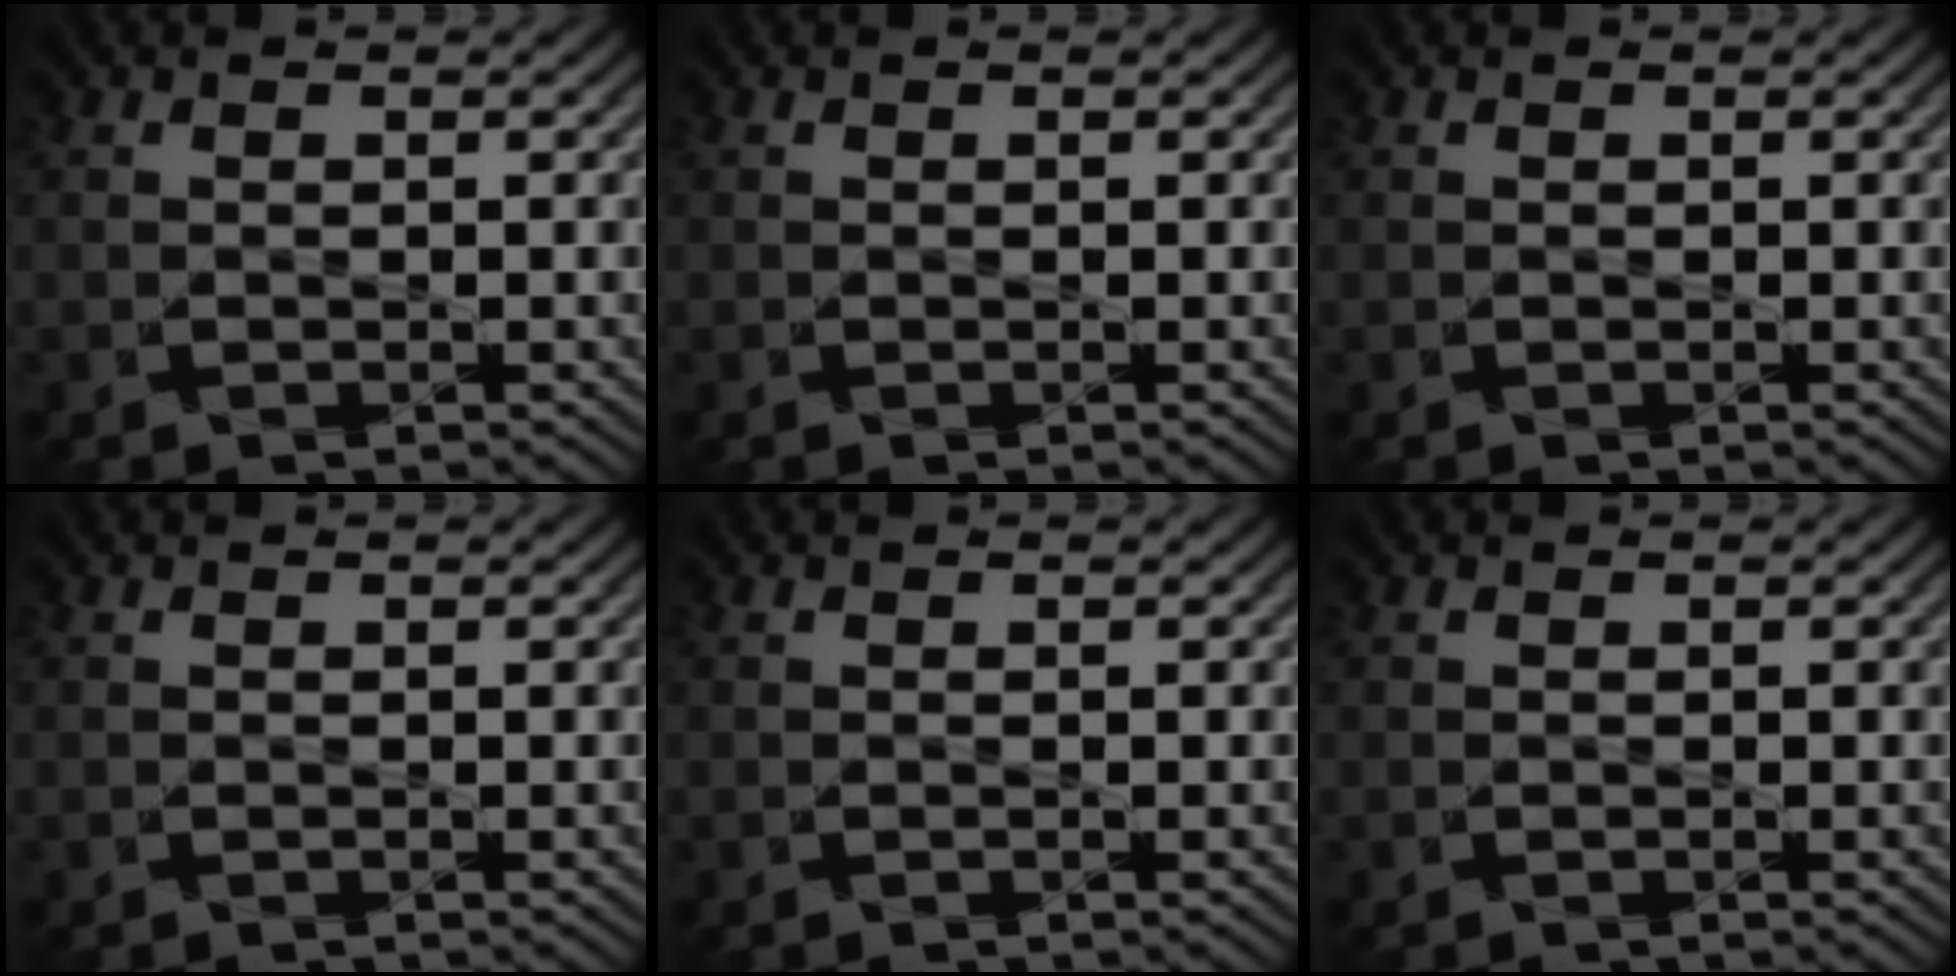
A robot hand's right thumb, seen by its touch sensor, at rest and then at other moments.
{"total": 0.0}
{"total": 0.0}
{"total": 0.0}
{"total": 0.0}
{"total": 0.0}